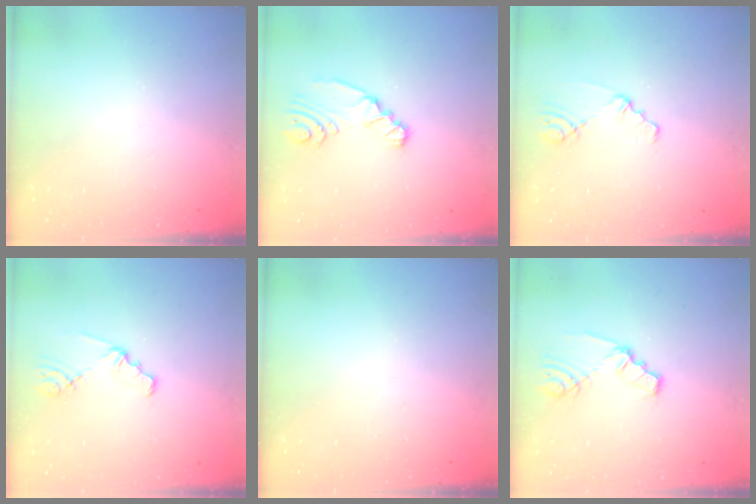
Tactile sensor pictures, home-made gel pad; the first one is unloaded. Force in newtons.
{"total": 4.5, "press": 4.5, "slide": 0.5}
{"total": 1.6, "press": 1.6, "slide": 0.3}
{"total": 1.6, "press": 1.6, "slide": 0.1}
{"total": 0.0}
{"total": 2.5, "press": 2.5, "slide": 0.4}